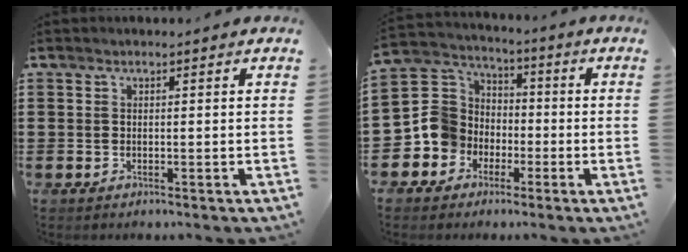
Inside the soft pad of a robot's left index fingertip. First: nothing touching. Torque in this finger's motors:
{"motor_torque": [0.44, 0.27, 0.45, 0.05]}